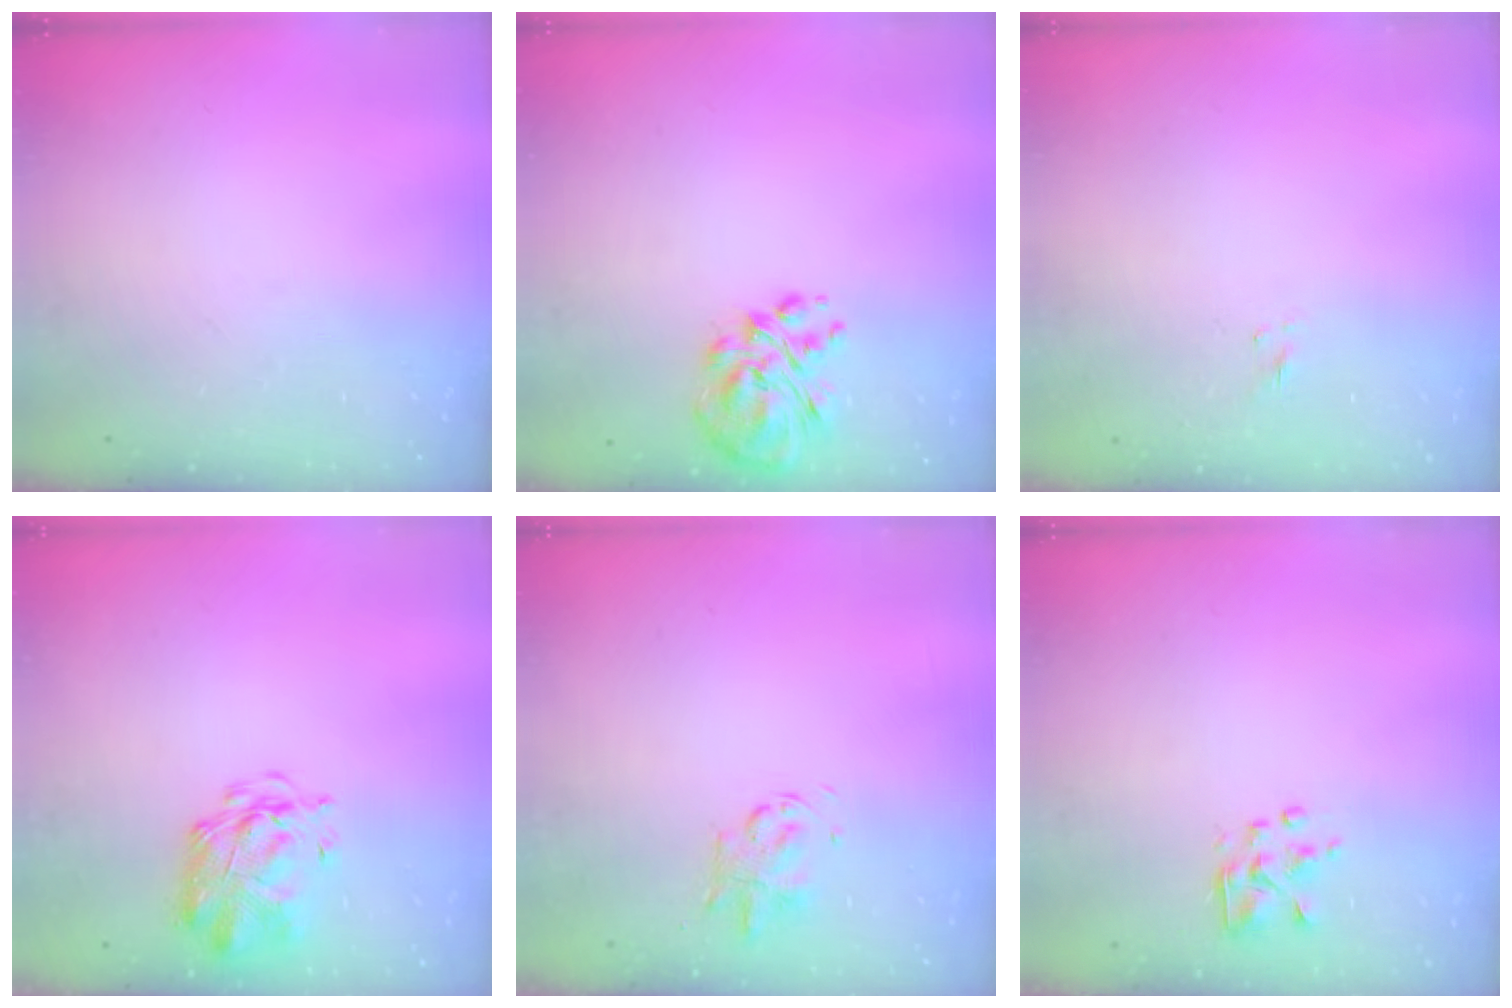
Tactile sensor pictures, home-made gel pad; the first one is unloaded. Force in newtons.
{"total": 10.1, "press": 9.6, "slide": 3.2}
{"total": 1.3, "press": 1.1, "slide": 0.6}
{"total": 2.9, "press": 2.8, "slide": 0.8}
{"total": 2.9, "press": 2.9, "slide": 0.7}
{"total": 3.2, "press": 3.1, "slide": 0.4}